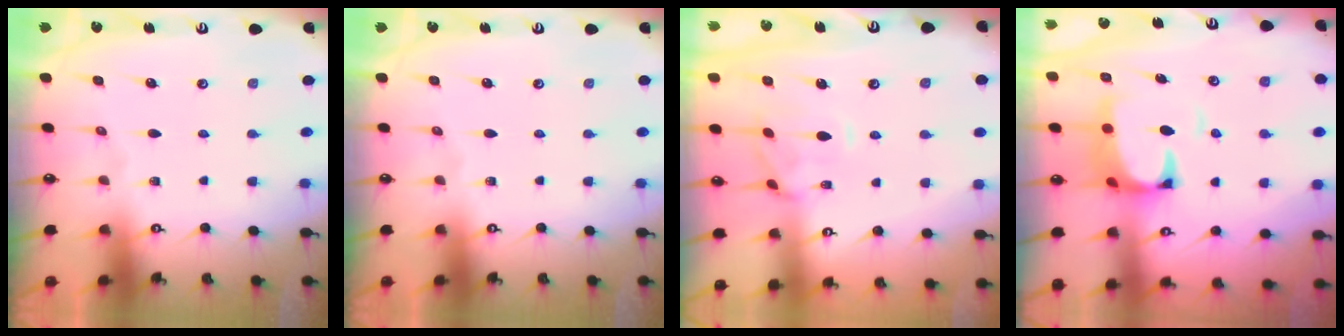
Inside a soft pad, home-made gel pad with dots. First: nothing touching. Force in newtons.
{"total": 0.0}
{"total": 1.3, "press": 0.9, "slide": 0.9}
{"total": 3.1, "press": 2.8, "slide": 1.3}